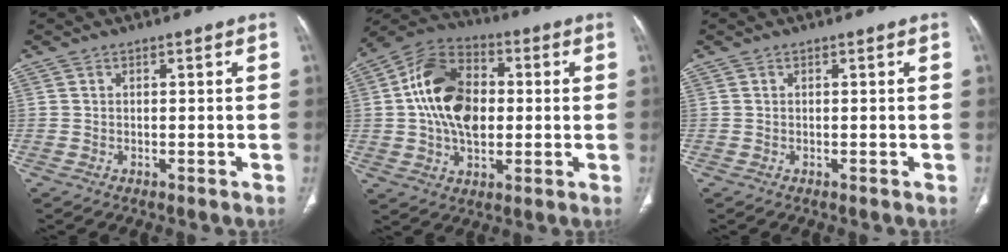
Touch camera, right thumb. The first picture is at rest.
{"total": 16.6, "force": [1.1, 10.9, 12.4], "torque": [-0.201, 0.020, 0.014]}
{"total": 0.0}